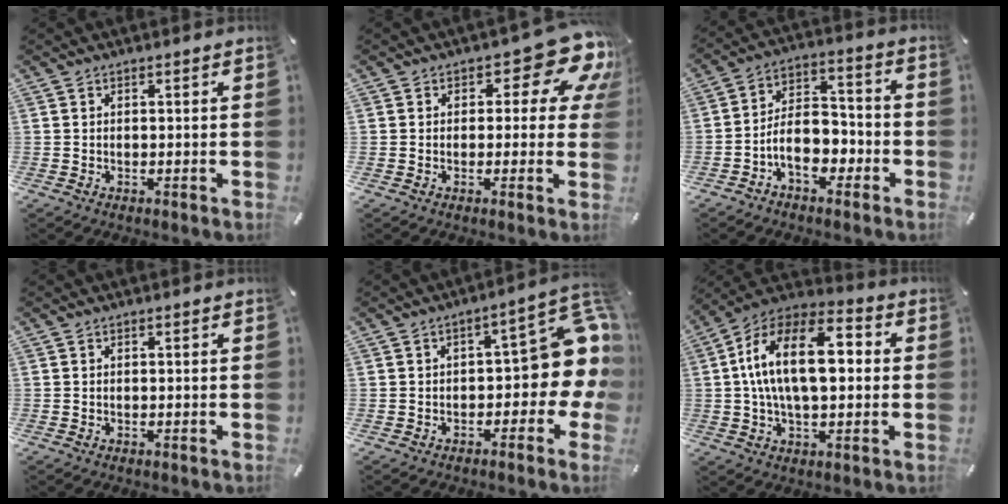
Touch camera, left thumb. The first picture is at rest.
{"total": 12.8, "force": [6.1, 6.7, 9.1], "torque": [-0.117, -0.042, 0.104]}
{"total": 10.5, "force": [-4.3, 6.9, 6.6], "torque": [-0.122, 0.020, -0.079]}
{"total": 0.0}
{"total": 14.2, "force": [1.7, 6.7, 12.4], "torque": [-0.146, -0.015, 0.028]}
{"total": 17.8, "force": [1.8, 9.8, 14.7], "torque": [-0.285, 0.000, 0.023]}